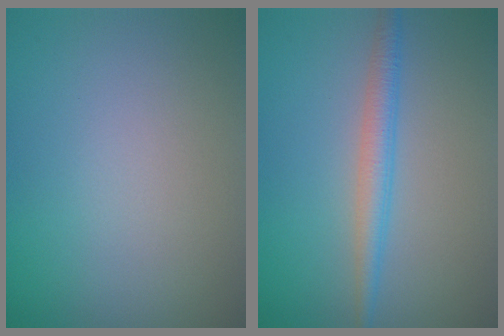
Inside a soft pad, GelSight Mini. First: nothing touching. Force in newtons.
{"total": 2.6, "press": 2.6, "slide": 0.0}